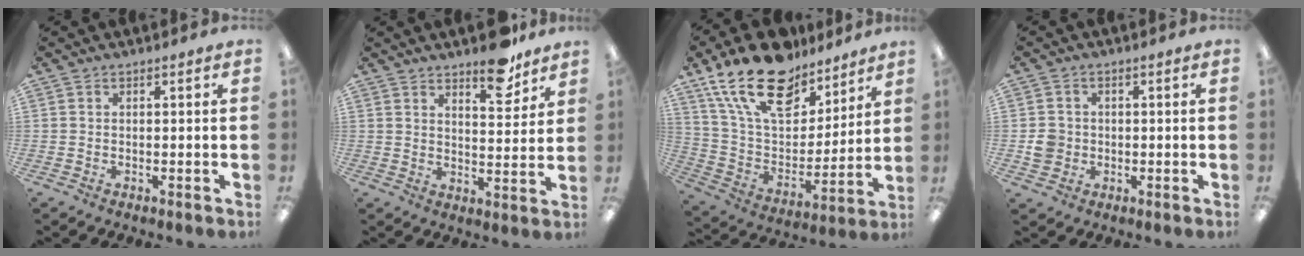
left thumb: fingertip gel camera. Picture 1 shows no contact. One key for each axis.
{"total": 9.6, "fx": 7.3, "fy": 3.5, "fz": 5.1, "tx": -0.046, "ty": -0.051, "tz": 0.119}
{"total": 21.4, "fx": 14.9, "fy": 10.6, "fz": 11.2, "tx": -0.214, "ty": -0.083, "tz": 0.271}
{"total": 4.3, "fx": -0.5, "fy": 4.1, "fz": 1.3, "tx": -0.015, "ty": 0.007, "tz": -0.008}